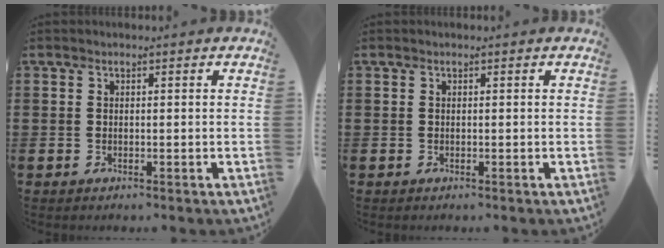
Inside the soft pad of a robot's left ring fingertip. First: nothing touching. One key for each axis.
{"total": 0.0}